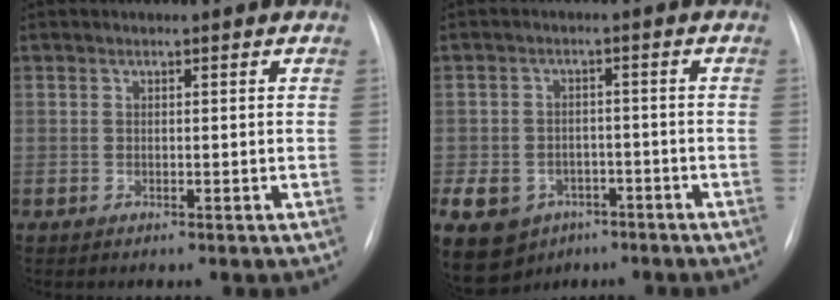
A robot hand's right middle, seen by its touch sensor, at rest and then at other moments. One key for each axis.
{"total": 18.0, "fx": -8.8, "fy": 14.1, "fz": 7.0, "tx": -0.208, "ty": 0.001, "tz": -0.116}